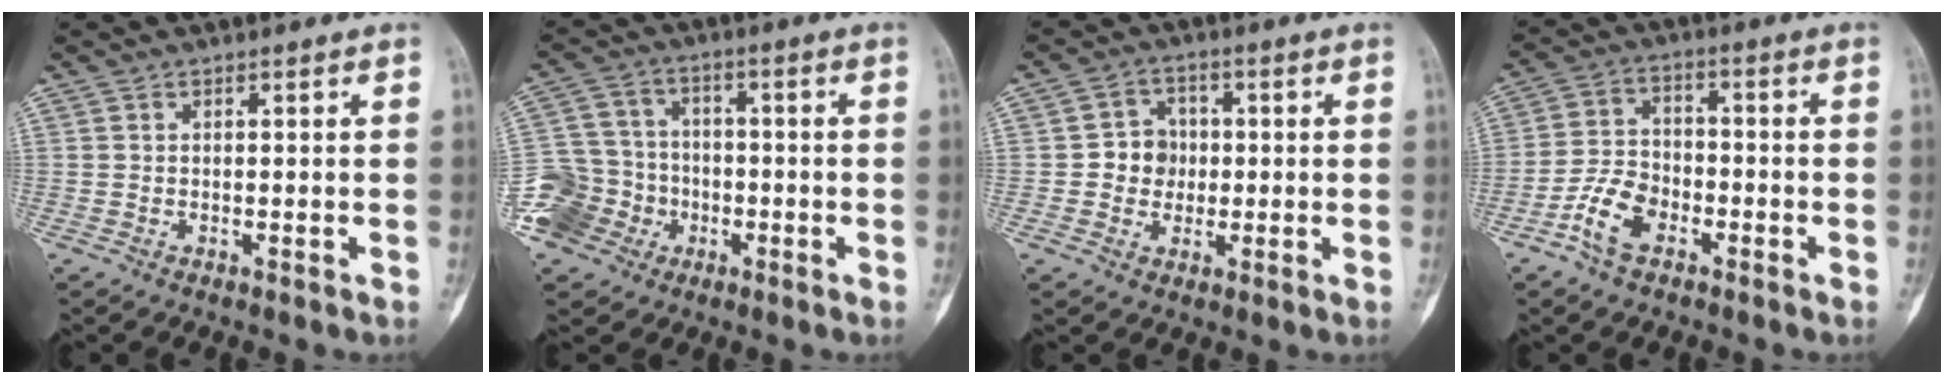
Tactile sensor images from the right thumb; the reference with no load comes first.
{"total": 12.4, "force": [-5.0, 10.9, 3.3], "torque": [-0.057, 0.046, -0.085]}
{"total": 6.9, "force": [-0.4, 6.2, 2.9], "torque": [-0.007, 0.013, -0.015]}
{"total": 7.6, "force": [-4.1, 4.6, 4.4], "torque": [-0.079, 0.026, -0.085]}